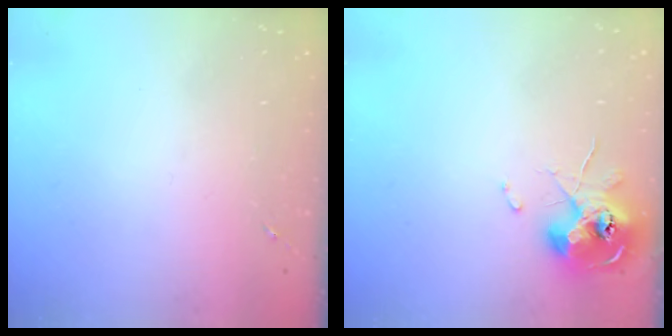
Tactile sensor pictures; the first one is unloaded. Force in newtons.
{"total": 10.0, "press": 9.9, "slide": 1.1}